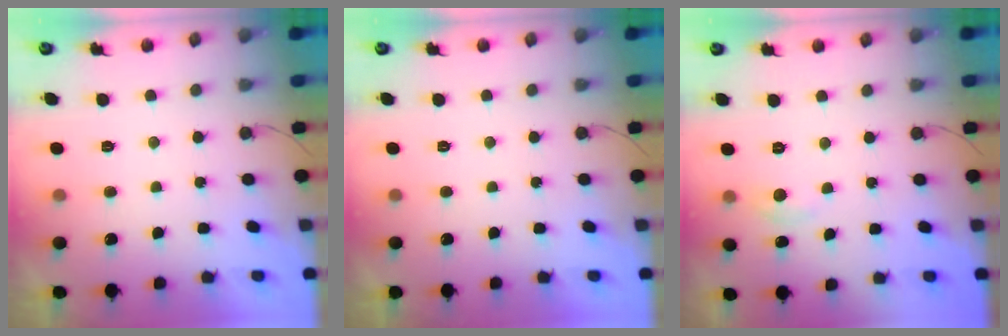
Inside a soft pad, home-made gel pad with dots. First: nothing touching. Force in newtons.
{"total": 0.0}
{"total": 2.3, "press": 2.3, "slide": 0.3}